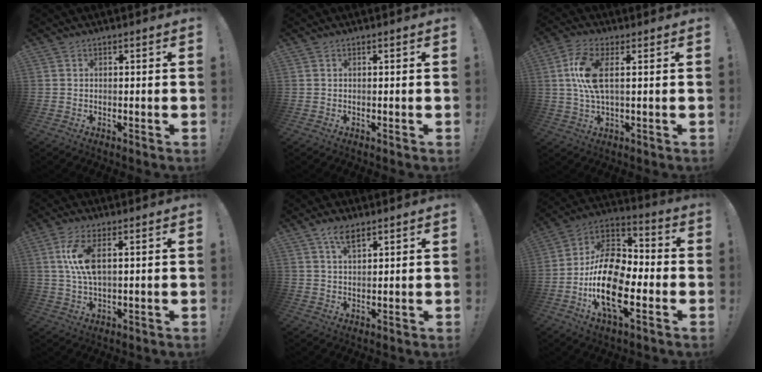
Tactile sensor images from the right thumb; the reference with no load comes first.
{"total": 0.0}
{"total": 10.5, "force": [1.8, 3.7, 9.7], "torque": [-0.188, -0.013, 0.029]}
{"total": 9.1, "force": [2.2, 3.5, 8.2], "torque": [-0.162, -0.011, 0.035]}
{"total": 5.4, "force": [3.5, 2.2, 3.5], "torque": [-0.066, -0.013, 0.062]}
{"total": 20.8, "force": [-5.9, 11.2, 16.5], "torque": [-0.329, 0.029, -0.093]}